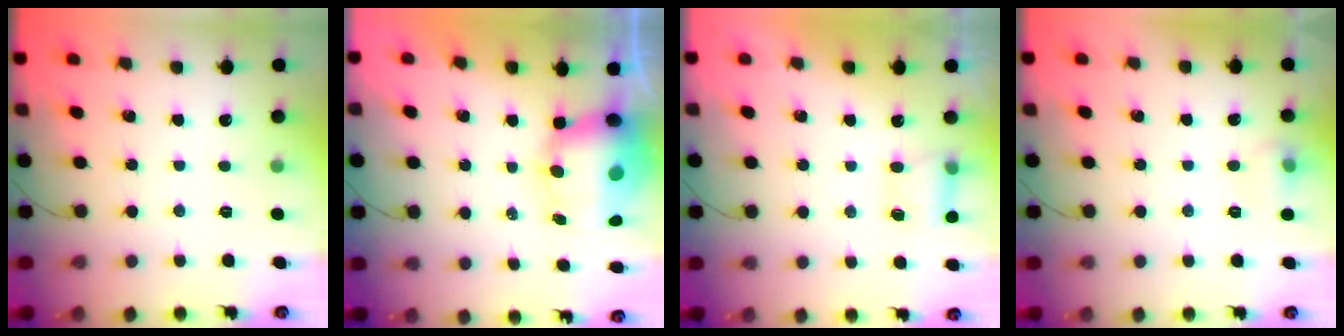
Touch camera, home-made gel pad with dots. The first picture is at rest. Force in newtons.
{"total": 12.4, "press": 12.0, "slide": 3.2}
{"total": 4.7, "press": 4.7, "slide": 0.6}
{"total": 6.7, "press": 6.7, "slide": 0.7}